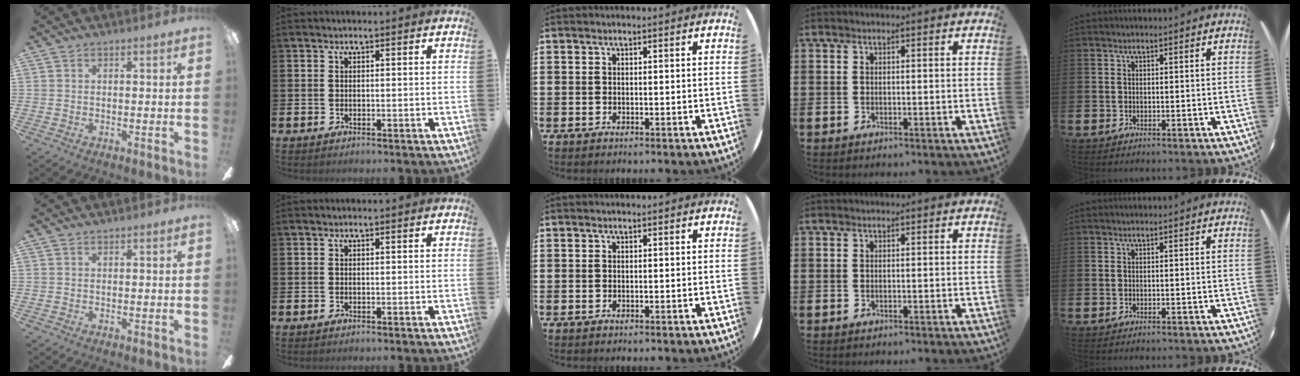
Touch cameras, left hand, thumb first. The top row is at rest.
{}